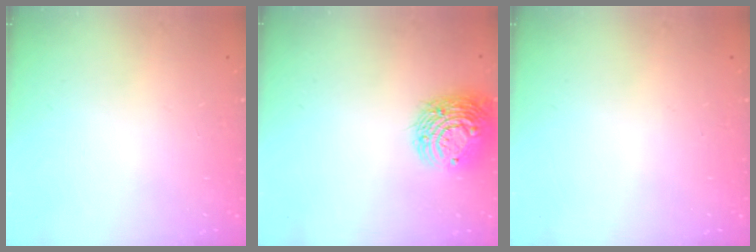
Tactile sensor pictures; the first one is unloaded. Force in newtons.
{"total": 12.3, "press": 12.2, "slide": 1.3}
{"total": 0.0}